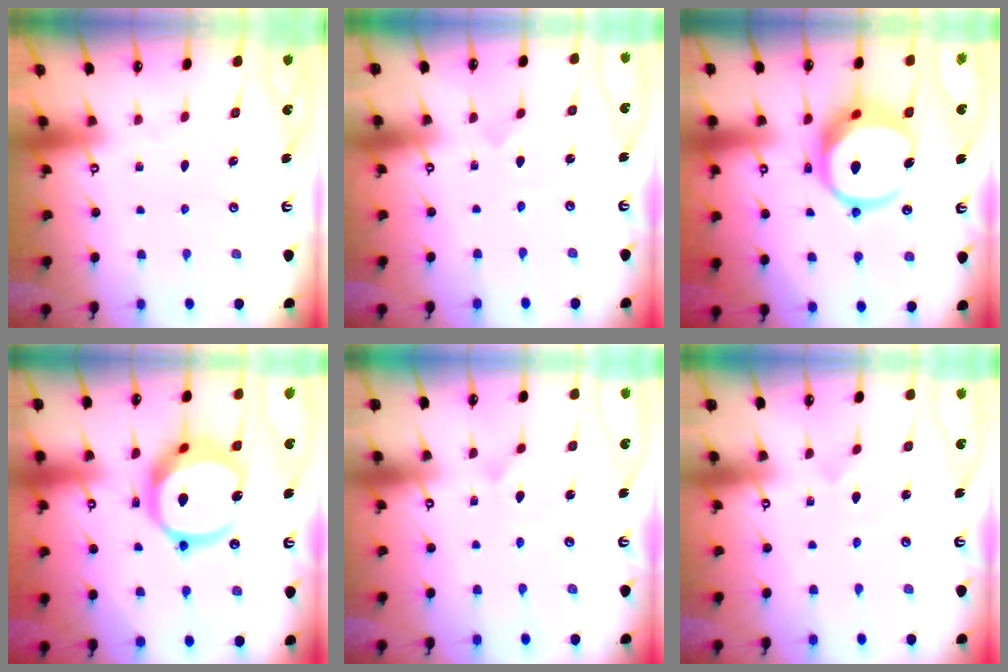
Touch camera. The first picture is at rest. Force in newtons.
{"total": 0.0}
{"total": 14.6, "press": 14.4, "slide": 1.9}
{"total": 16.4, "press": 16.3, "slide": 2.0}
{"total": 2.6, "press": 2.6, "slide": 0.3}
{"total": 0.9, "press": 0.9, "slide": 0.1}